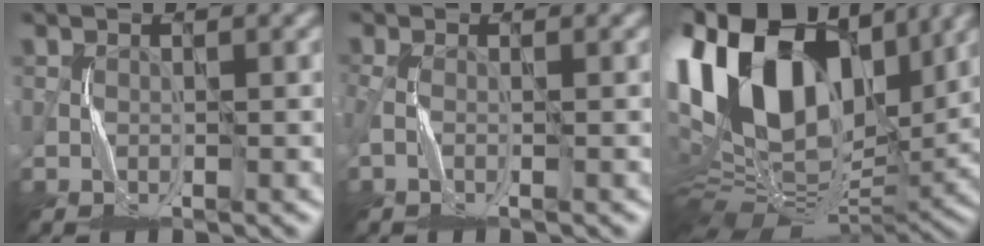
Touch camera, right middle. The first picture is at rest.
{"total": 1.0, "force": [-0.3, 0.4, 0.9], "torque": [-0.030, -0.005, -0.014]}
{"total": 17.7, "force": [4.8, 11.2, 12.9], "torque": [-0.257, 0.030, 0.081]}